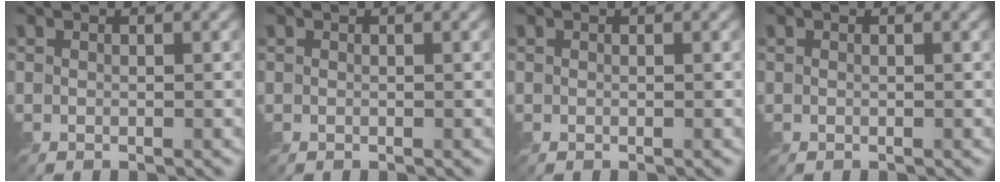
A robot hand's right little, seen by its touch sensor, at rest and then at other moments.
{"total": 0.0}
{"total": 0.0}
{"total": 0.0}